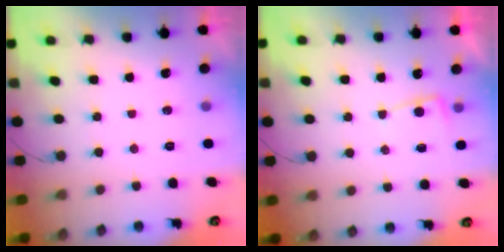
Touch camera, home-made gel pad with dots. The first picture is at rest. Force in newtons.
{"total": 4.4, "press": 4.4, "slide": 0.5}